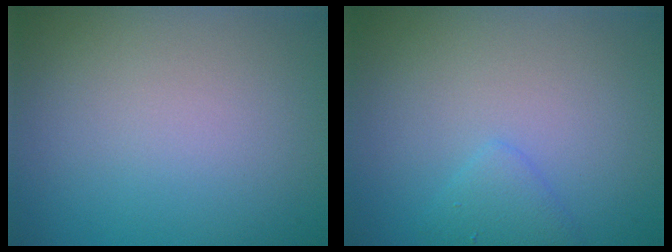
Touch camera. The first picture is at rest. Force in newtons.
{"total": 1.7, "press": 1.7, "slide": 0.1}